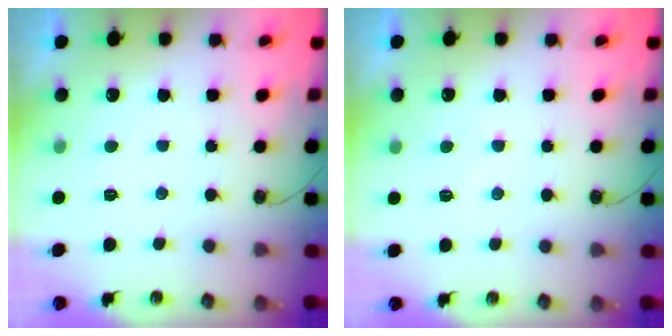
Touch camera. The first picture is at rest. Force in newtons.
{"total": 3.1, "press": 3.1, "slide": 0.4}